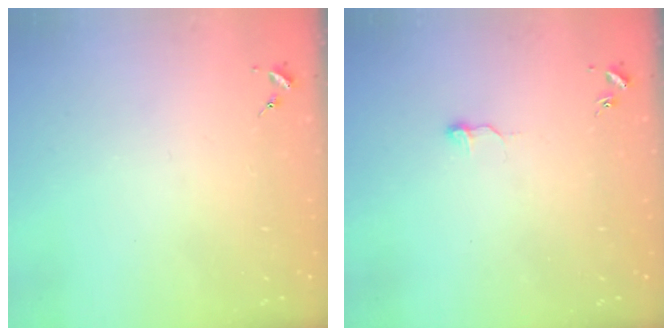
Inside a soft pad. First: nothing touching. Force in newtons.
{"total": 4.6, "press": 4.5, "slide": 0.6}